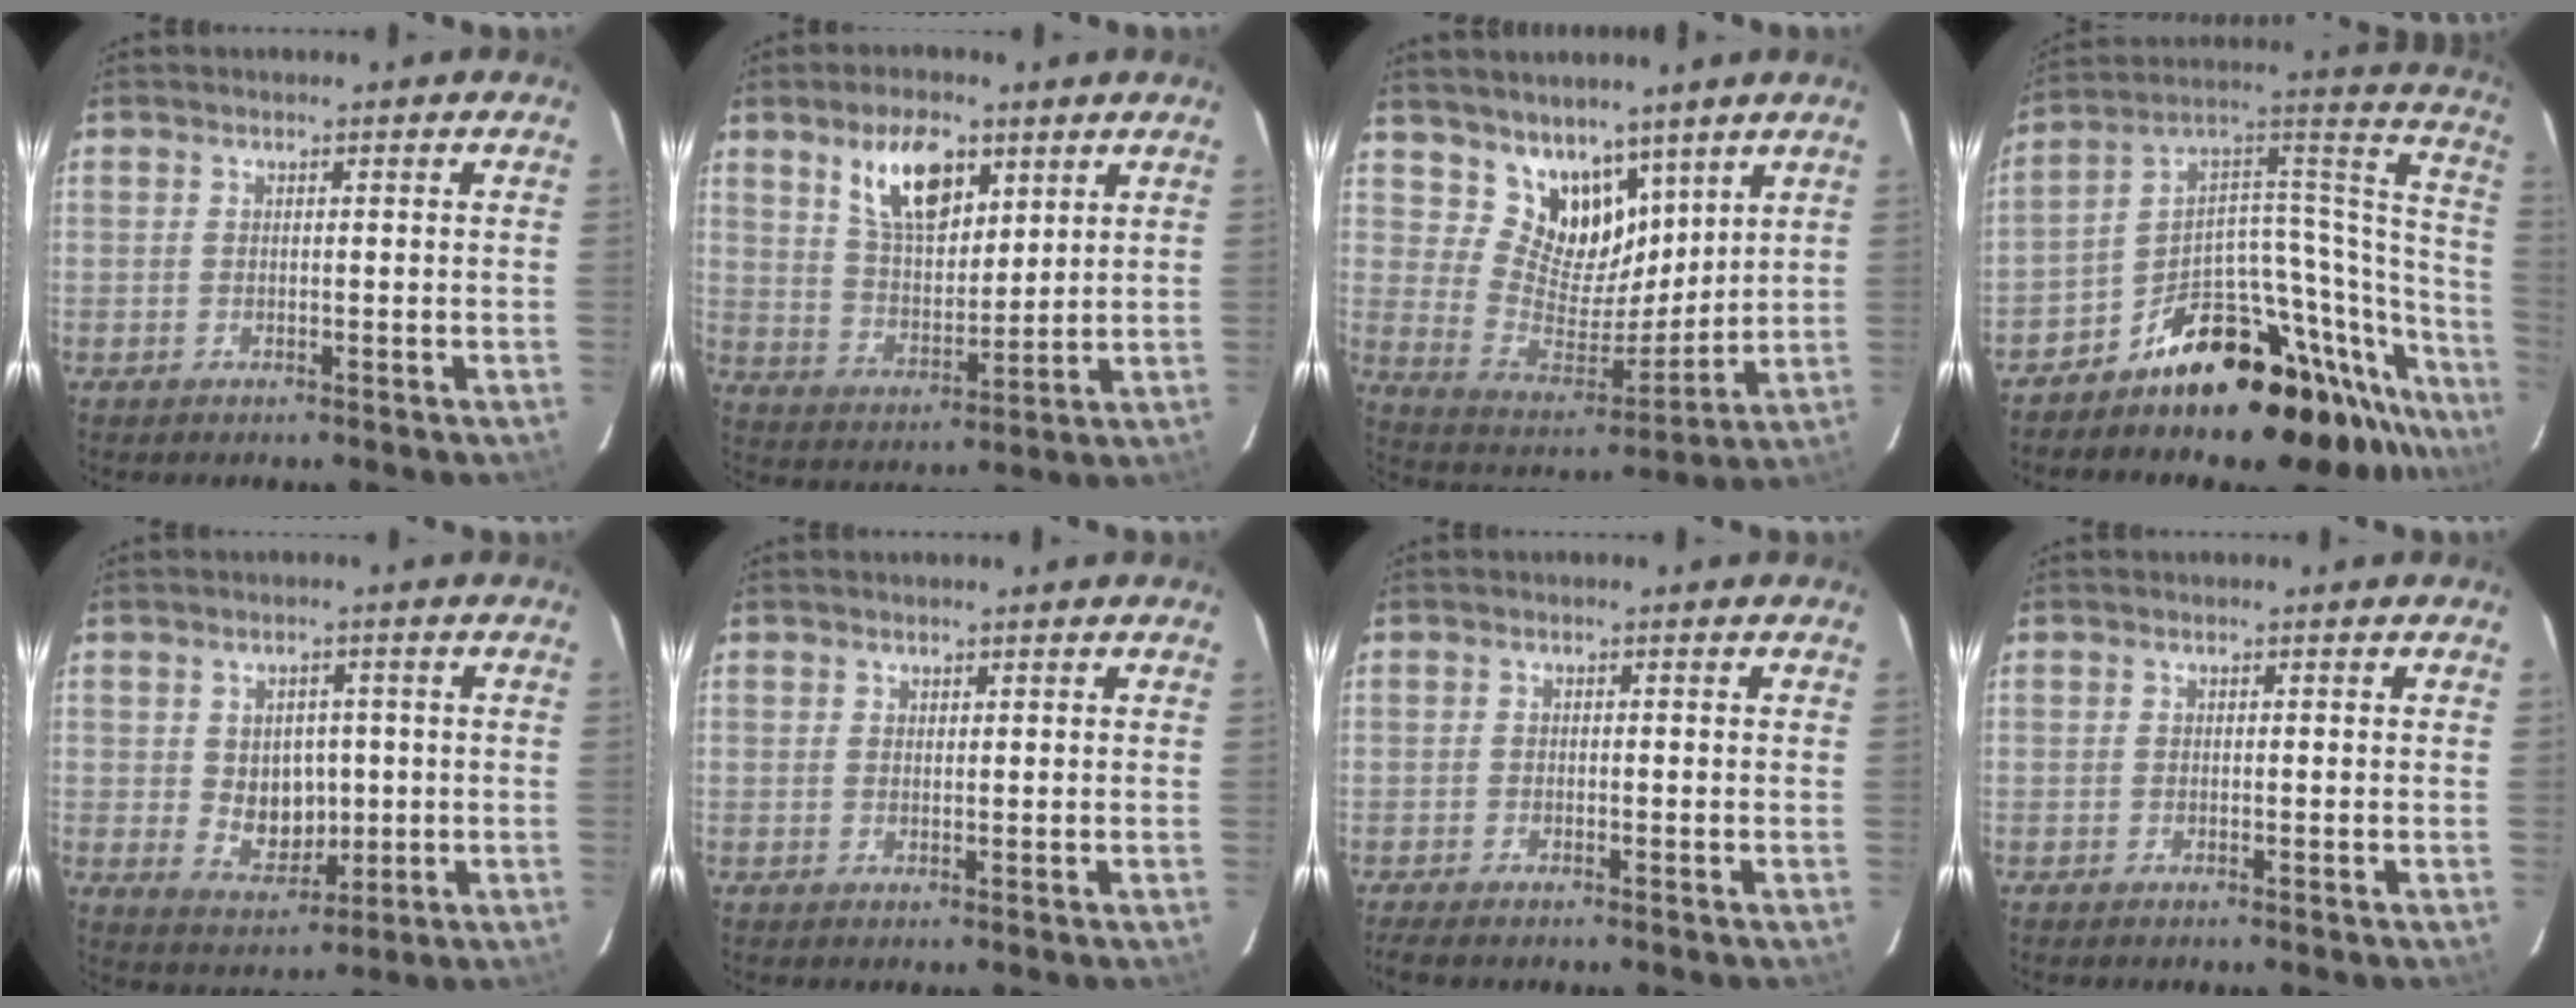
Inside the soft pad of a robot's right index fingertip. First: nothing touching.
{"total": 11.6, "force": [6.3, 5.5, 8.1], "torque": [-0.133, 0.007, 0.122]}
{"total": 12.8, "force": [8.8, 7.6, 5.4], "torque": [-0.096, -0.011, 0.173]}
{"total": 26.8, "force": [-21.0, 10.2, 13.2], "torque": [-0.118, 0.073, -0.324]}
{"total": 7.1, "force": [0.1, 5.8, 4.1], "torque": [-0.073, -0.001, 0.019]}
{"total": 0.7, "force": [0.5, 0.4, 0.0], "torque": [0.000, 0.002, 0.009]}
{"total": 2.7, "force": [-2.3, 0.6, 1.3], "torque": [-0.036, -0.011, -0.042]}
{"total": 0.0}